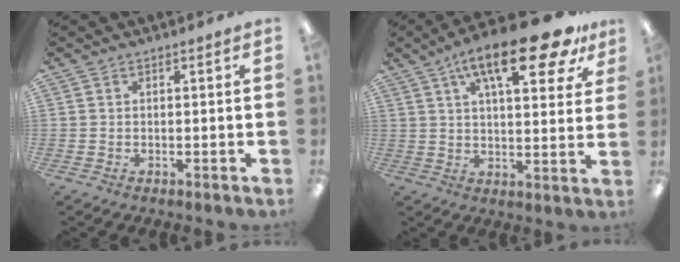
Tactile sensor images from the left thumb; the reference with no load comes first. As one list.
[{"total": 20.2, "force": [11.2, 6.9, 15.3], "torque": [-0.228, -0.046, 0.173]}]